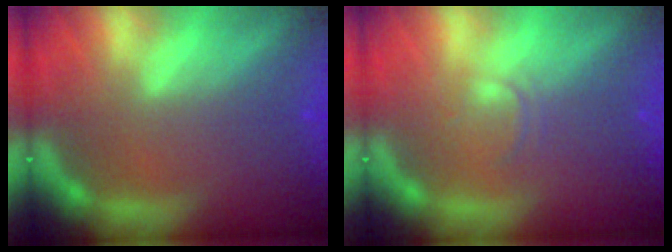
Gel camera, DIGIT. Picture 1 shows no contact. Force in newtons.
{"total": 1.4}